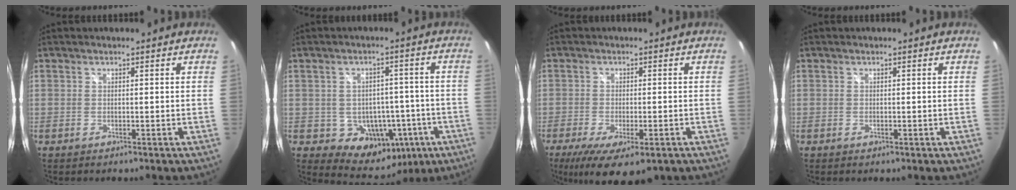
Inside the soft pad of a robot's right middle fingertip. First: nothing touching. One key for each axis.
{"total": 11.9, "fx": -3.9, "fy": 9.8, "fz": 5.5, "tx": -0.101, "ty": 0.013, "tz": -0.027}
{"total": 11.0, "fx": -6.3, "fy": 3.7, "fz": 8.2, "tx": -0.165, "ty": -0.043, "tz": -0.095}
{"total": 0.0}